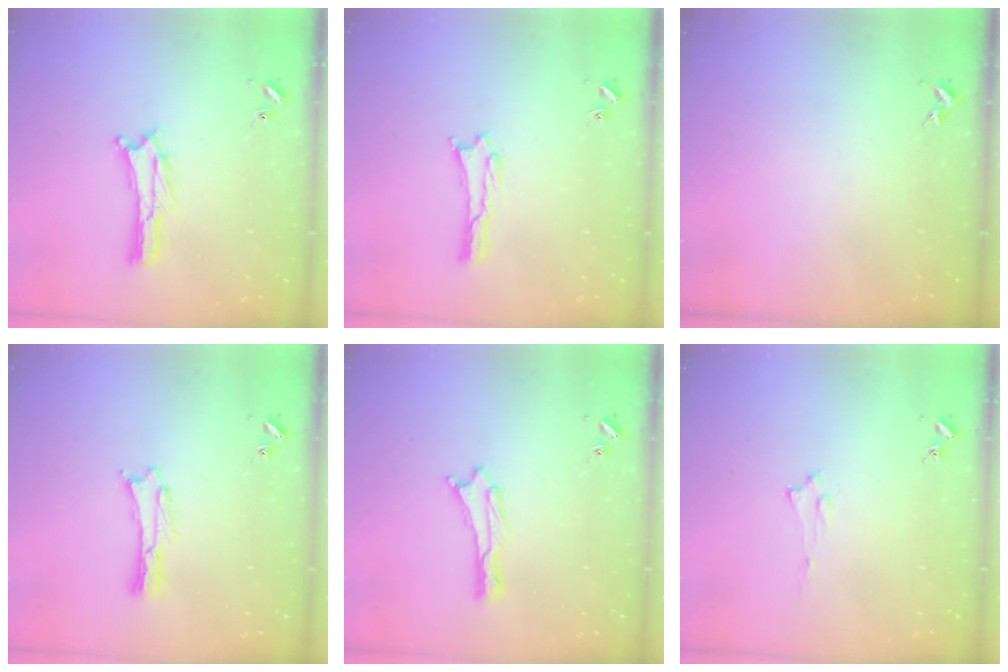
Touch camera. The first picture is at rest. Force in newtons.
{"total": 1.1, "press": 1.1, "slide": 0.2}
{"total": 0.0}
{"total": 0.0}
{"total": 0.8, "press": 0.7, "slide": 0.1}
{"total": 1.4, "press": 1.4, "slide": 0.2}